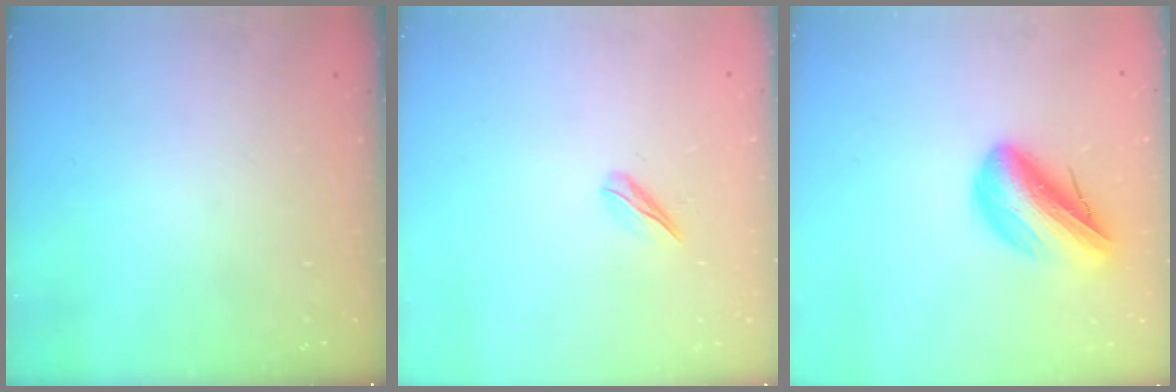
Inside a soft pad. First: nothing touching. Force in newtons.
{"total": 3.8, "press": 3.7, "slide": 1.0}
{"total": 14.6, "press": 14.2, "slide": 3.7}